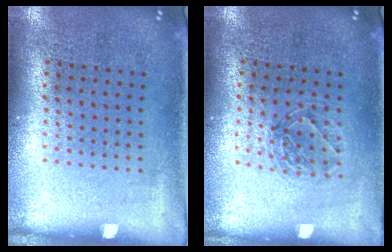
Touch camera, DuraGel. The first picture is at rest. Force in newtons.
{"total": 1.2, "press": 1.0, "slide": 0.5}